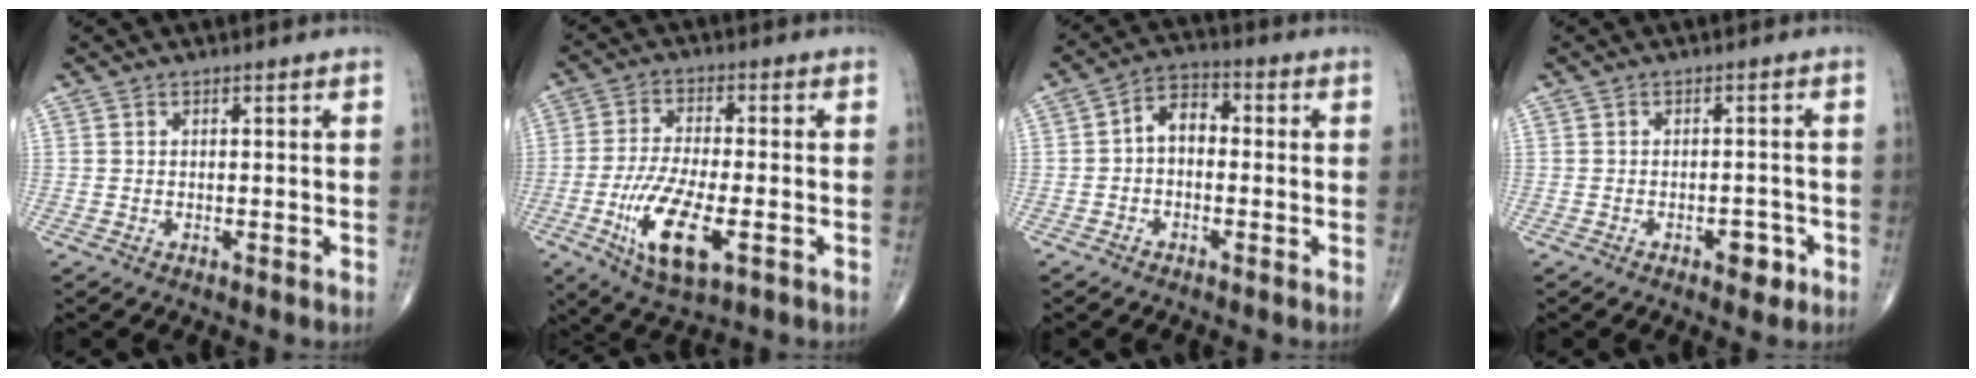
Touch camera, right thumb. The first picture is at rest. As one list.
[{"total": 12.5, "force": [-4.3, 4.5, 10.9], "torque": [-0.218, -0.001, -0.074]}, {"total": 6.0, "force": [-0.3, 4.1, 4.4], "torque": [-0.053, 0.024, -0.021]}, {"total": 3.1, "force": [-1.6, 1.7, 2.1], "torque": [-0.016, 0.011, -0.020]}]